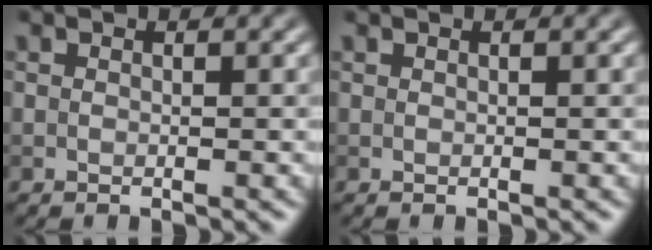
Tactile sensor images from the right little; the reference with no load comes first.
{"total": 0.0}